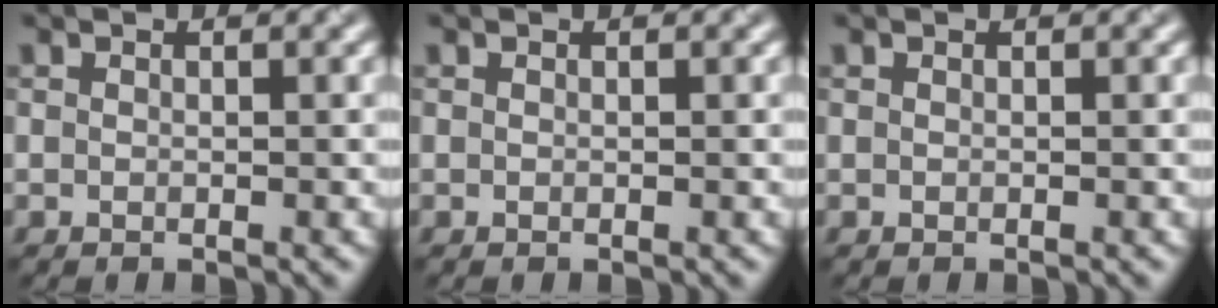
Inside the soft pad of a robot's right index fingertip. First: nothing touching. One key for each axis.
{"total": 0.0}
{"total": 0.0}